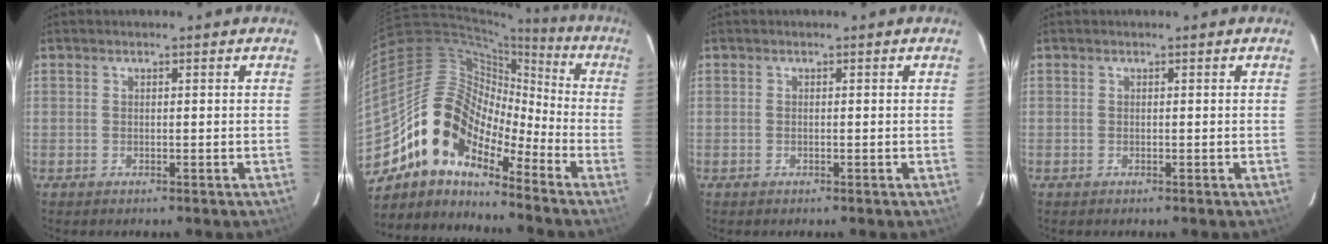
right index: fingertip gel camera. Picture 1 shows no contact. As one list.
[{"total": 14.9, "force": [-10.3, 7.2, 8.0], "torque": [-0.139, 0.013, -0.208]}, {"total": 0.0}, {"total": 0.0}]